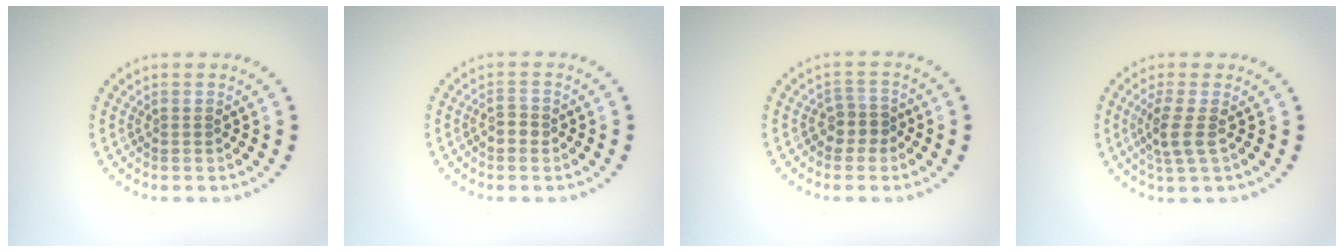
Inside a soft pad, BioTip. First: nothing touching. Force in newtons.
{"total": 1.2, "press": 1.2, "slide": 0.2}
{"total": 1.9, "press": 1.5, "slide": 1.1}
{"total": 2.5, "press": 2.1, "slide": 1.5}